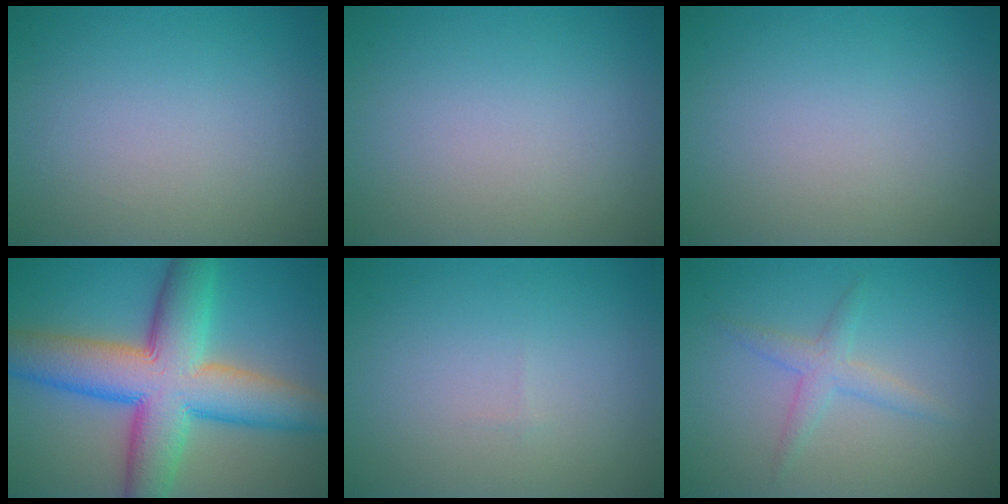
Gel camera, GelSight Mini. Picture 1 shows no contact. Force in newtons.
{"total": 0.0}
{"total": 0.0}
{"total": 12.2, "press": 12.2, "slide": 0.5}
{"total": 0.0}
{"total": 2.1, "press": 2.1, "slide": 0.1}